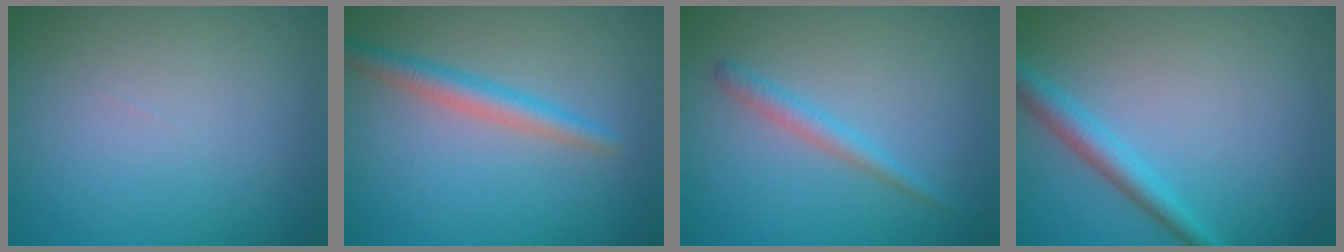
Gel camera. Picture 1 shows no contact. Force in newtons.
{"total": 2.5, "press": 2.5, "slide": 0.0}
{"total": 1.5, "press": 1.5, "slide": 0.2}
{"total": 2.5, "press": 2.5, "slide": 0.0}